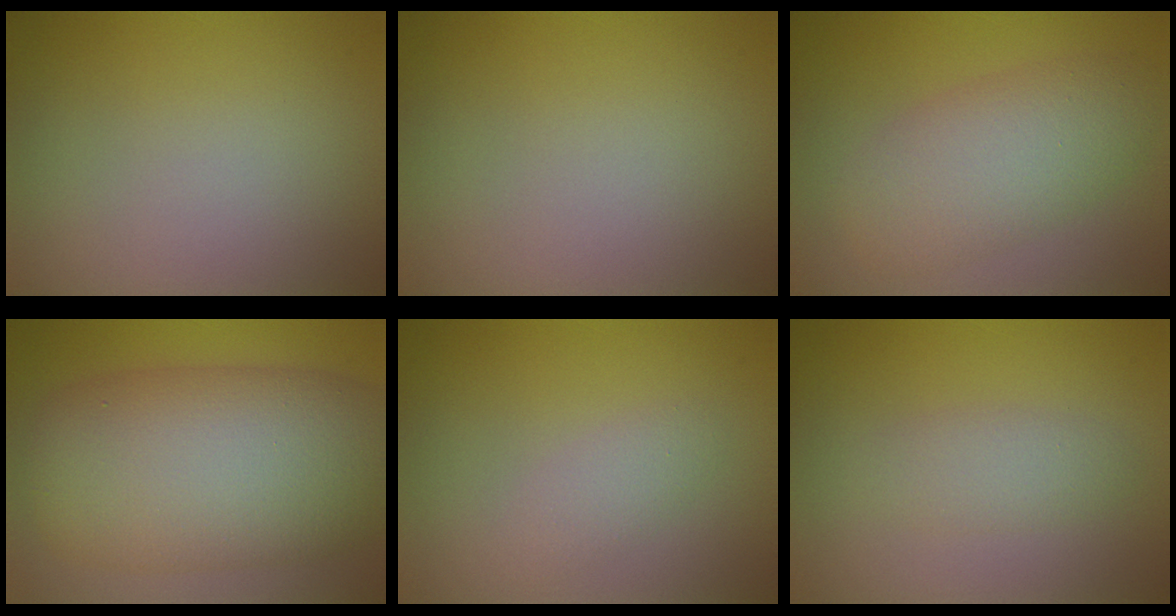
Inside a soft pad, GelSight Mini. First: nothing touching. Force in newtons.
{"total": 0.0}
{"total": 5.6, "press": 5.6, "slide": 0.2}
{"total": 12.7, "press": 12.7, "slide": 0.4}
{"total": 1.5, "press": 1.5, "slide": 0.0}
{"total": 2.0, "press": 2.0, "slide": 0.1}